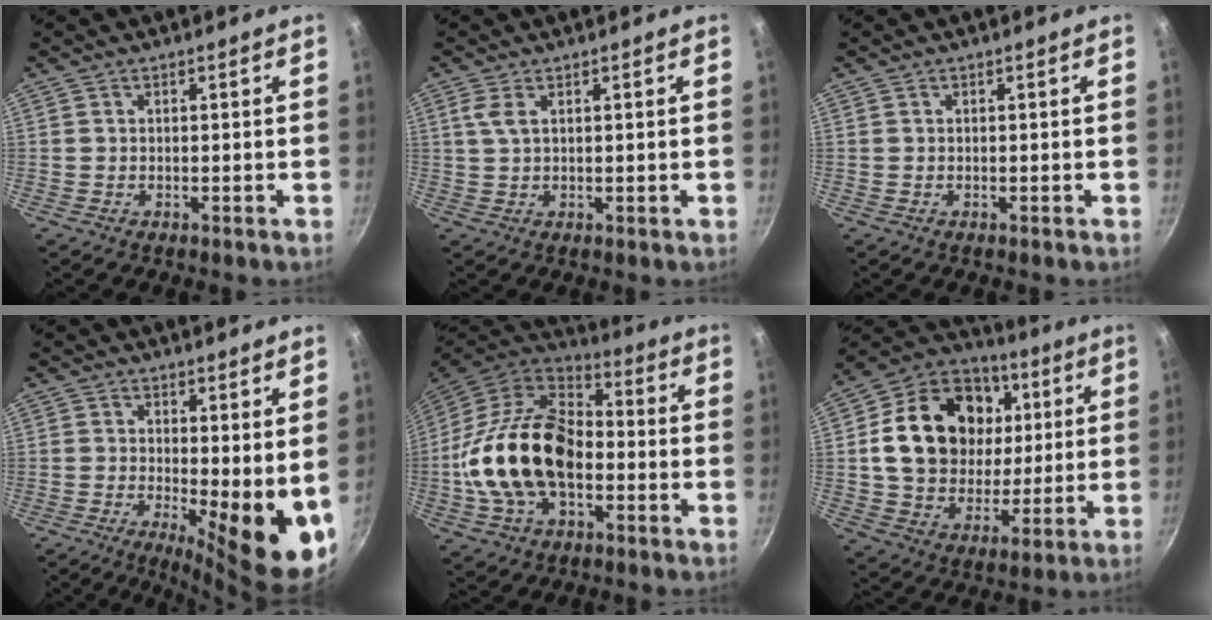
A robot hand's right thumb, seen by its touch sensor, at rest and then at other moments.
{"total": 2.6, "force": [1.1, 0.9, 2.2], "torque": [-0.048, -0.001, 0.022]}
{"total": 0.0}
{"total": 11.8, "force": [0.1, 3.7, 11.2], "torque": [-0.122, -0.023, 0.009]}
{"total": 22.0, "force": [-3.4, 13.9, 16.6], "torque": [-0.294, 0.037, -0.074]}
{"total": 23.4, "force": [4.6, 18.2, 14.0], "torque": [-0.220, 0.011, 0.080]}